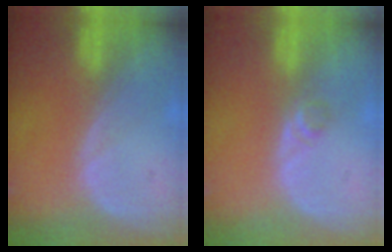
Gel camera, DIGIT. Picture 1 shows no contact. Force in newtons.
{"total": 1.6, "press": 1.4, "slide": 0.8}